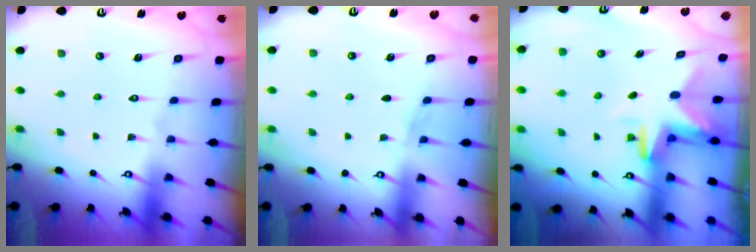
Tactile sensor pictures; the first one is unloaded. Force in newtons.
{"total": 3.7, "press": 2.9, "slide": 2.3}
{"total": 3.2, "press": 3.2, "slide": 0.3}